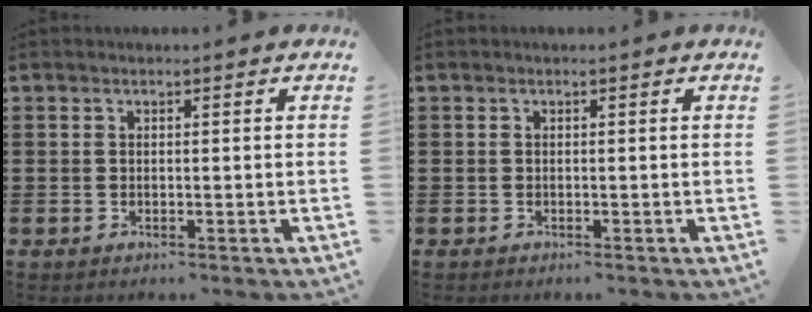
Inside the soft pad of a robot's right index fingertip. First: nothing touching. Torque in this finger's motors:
{"motor_torque": [0.14, -0.16, 0.00, 0.01]}